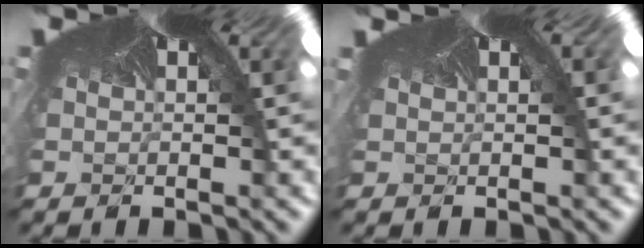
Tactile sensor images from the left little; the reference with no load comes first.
{"total": 0.6, "force": [0.1, -0.1, -0.6], "torque": [0.010, 0.002, 0.003]}